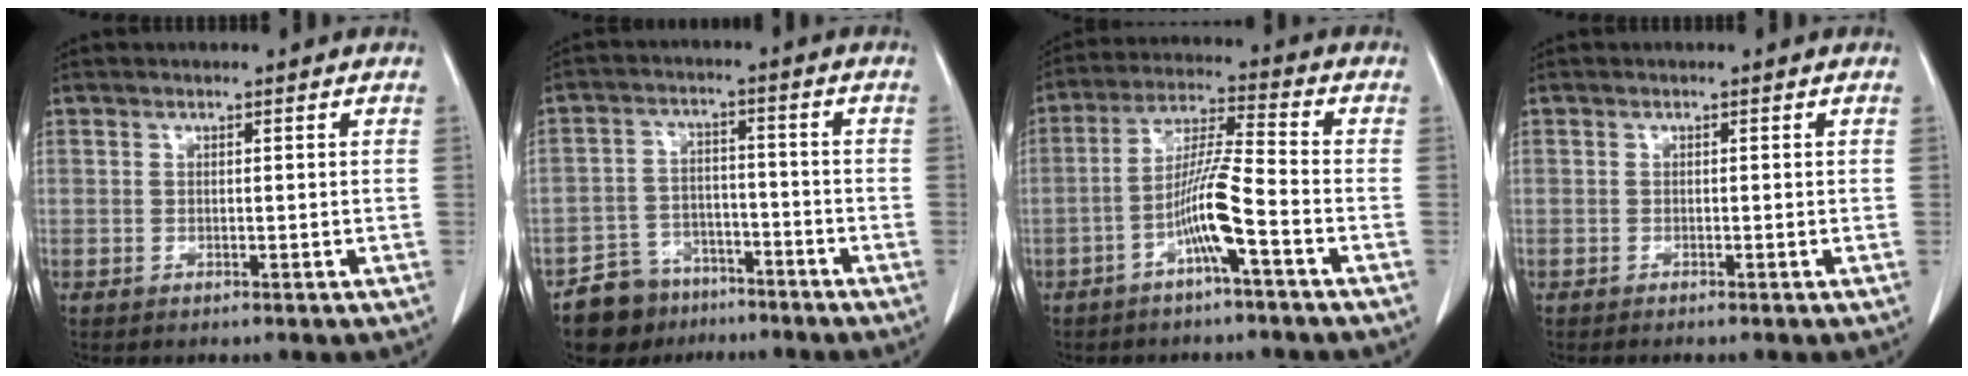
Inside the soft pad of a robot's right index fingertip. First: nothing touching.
{"total": 7.8, "force": [-5.9, 5.1, 0.5], "torque": [-0.006, 0.019, -0.099]}
{"total": 8.4, "force": [-3.6, -0.3, 7.6], "torque": [-0.151, 0.011, -0.070]}
{"total": 0.6, "force": [-0.5, -0.1, 0.3], "torque": [-0.007, 0.000, -0.010]}